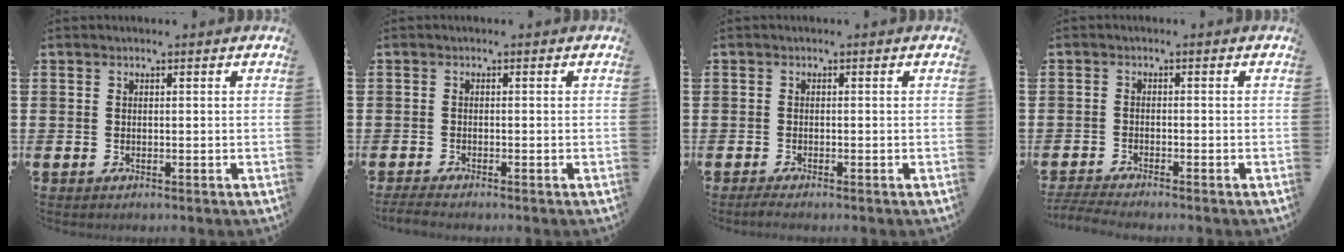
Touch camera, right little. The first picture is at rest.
{"total": 1.0, "force": [-0.8, 0.1, 0.7], "torque": [-0.012, -0.001, -0.015]}
{"total": 0.9, "force": [-0.7, 0.1, 0.6], "torque": [-0.010, -0.003, -0.013]}
{"total": 1.8, "force": [-1.6, 0.0, 0.7], "torque": [-0.012, 0.002, -0.031]}